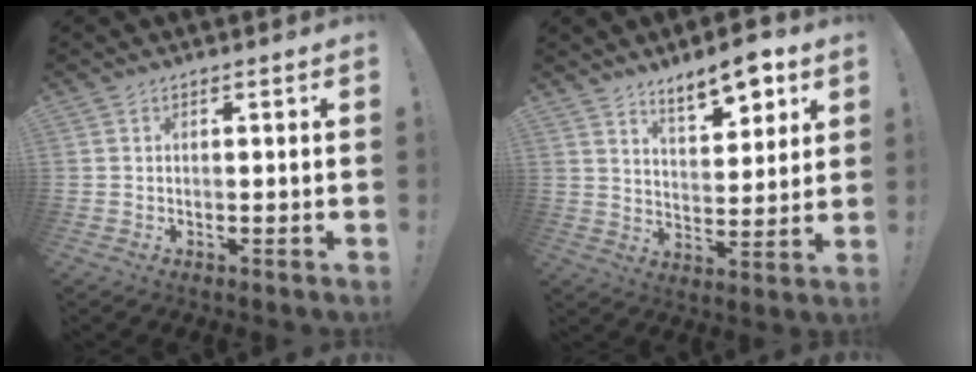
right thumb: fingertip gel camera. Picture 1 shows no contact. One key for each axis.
{"total": 10.3, "fx": 7.5, "fy": 3.6, "fz": 6.1, "tx": -0.078, "ty": -0.048, "tz": 0.131}